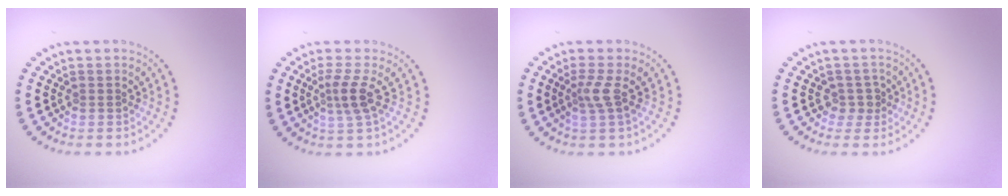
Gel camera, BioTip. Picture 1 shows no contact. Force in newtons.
{"total": 2.5, "press": 1.8, "slide": 1.7}
{"total": 1.9, "press": 1.3, "slide": 1.4}
{"total": 1.7, "press": 1.3, "slide": 1.1}